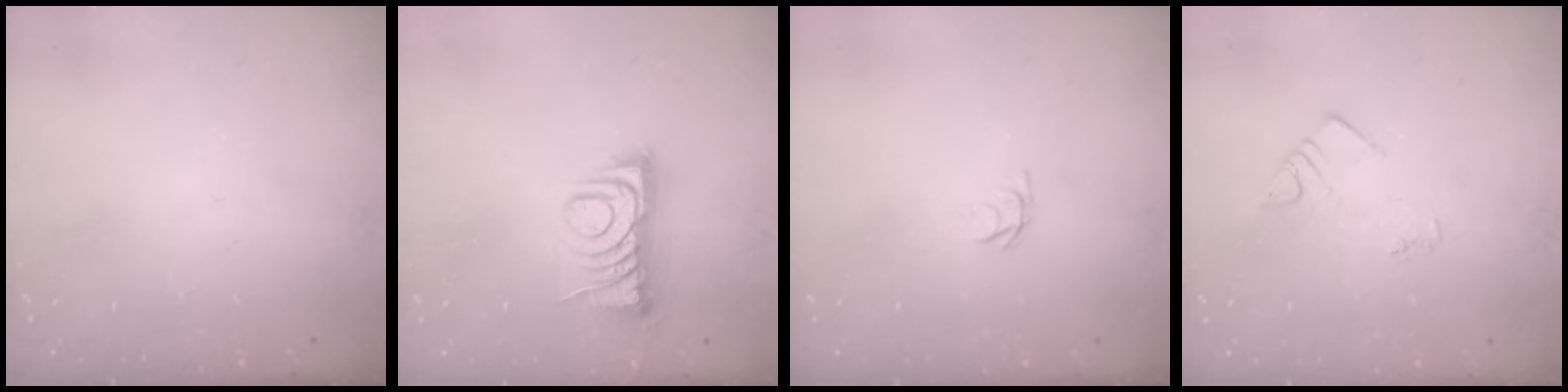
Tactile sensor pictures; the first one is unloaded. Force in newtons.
{"total": 7.6, "press": 7.6, "slide": 0.0}
{"total": 2.5, "press": 2.5, "slide": 0.3}
{"total": 4.3, "press": 4.2, "slide": 0.6}